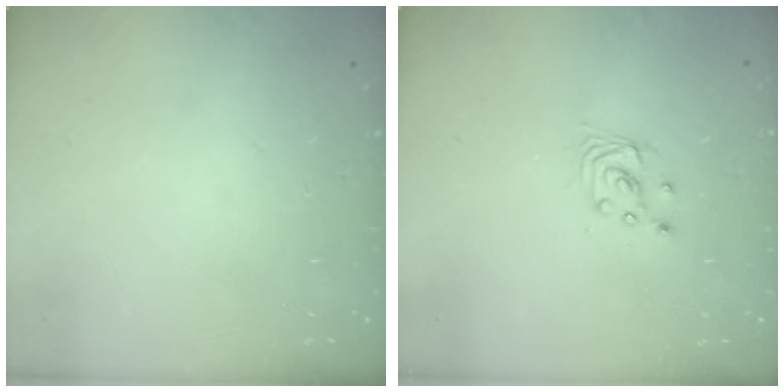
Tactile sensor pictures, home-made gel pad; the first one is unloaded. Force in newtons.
{"total": 2.8, "press": 2.8, "slide": 0.1}